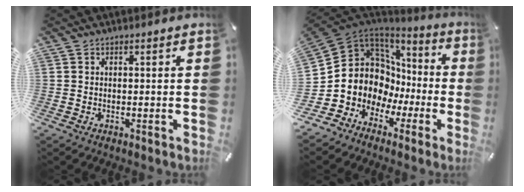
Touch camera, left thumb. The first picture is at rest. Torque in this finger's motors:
{"motor_torque": [-0.30, 2.35, 1.42, 1.35, 0.13]}